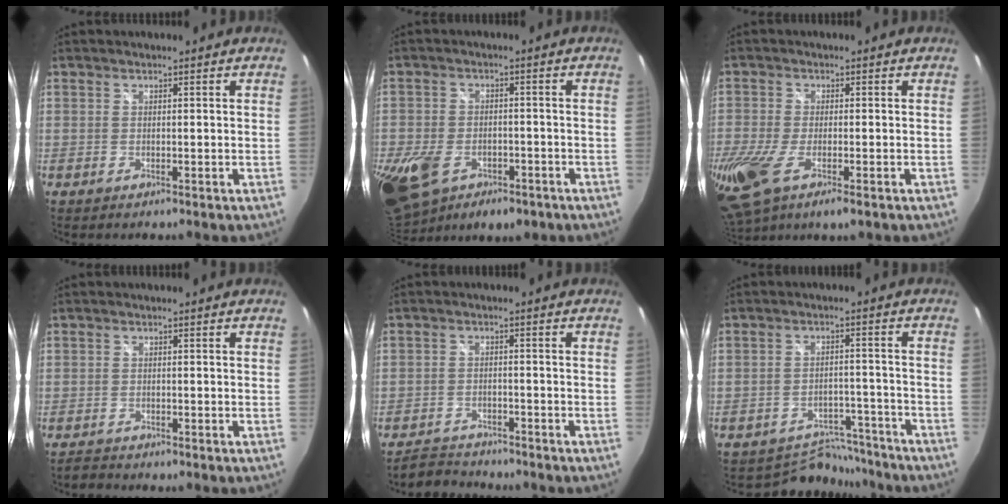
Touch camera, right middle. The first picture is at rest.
{"total": 18.7, "force": [-8.3, 12.1, 11.5], "torque": [-0.295, -0.035, -0.123]}
{"total": 15.7, "force": [-6.8, 6.5, 12.6], "torque": [-0.287, -0.062, -0.117]}
{"total": 1.5, "force": [-1.5, 0.3, -0.1], "torque": [-0.007, -0.001, -0.032]}
{"total": 4.9, "force": [-4.7, 1.3, 0.1], "torque": [-0.025, 0.007, -0.083]}
{"total": 8.5, "force": [-8.0, 2.9, -0.7], "torque": [0.005, 0.023, -0.116]}